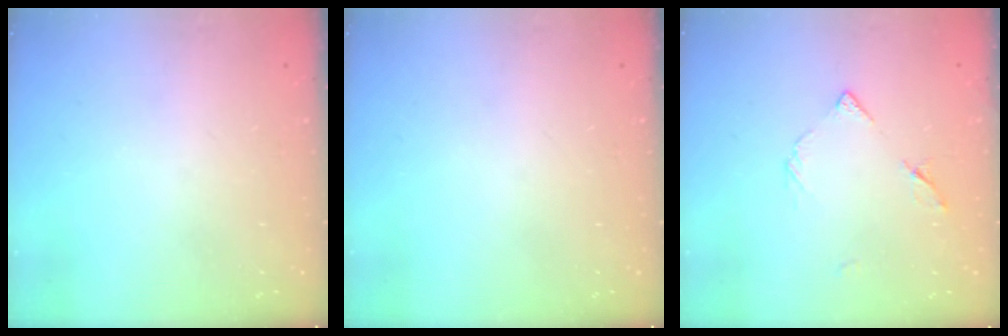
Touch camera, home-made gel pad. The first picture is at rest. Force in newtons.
{"total": 0.0}
{"total": 5.7, "press": 5.6, "slide": 0.5}